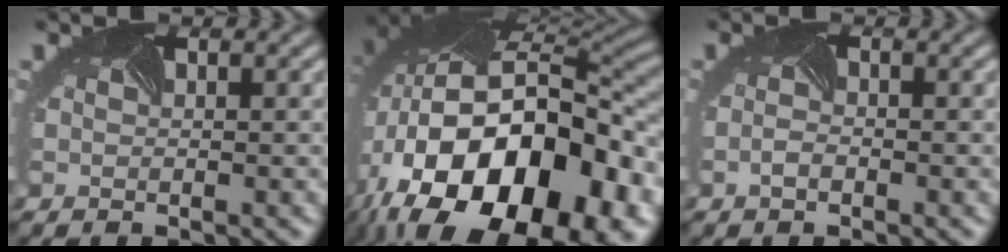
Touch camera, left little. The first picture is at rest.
{"total": 19.5, "force": [-6.4, 11.3, 14.5], "torque": [-0.279, -0.048, -0.073]}
{"total": 1.3, "force": [-1.2, 0.0, 0.2], "torque": [-0.017, -0.002, -0.017]}